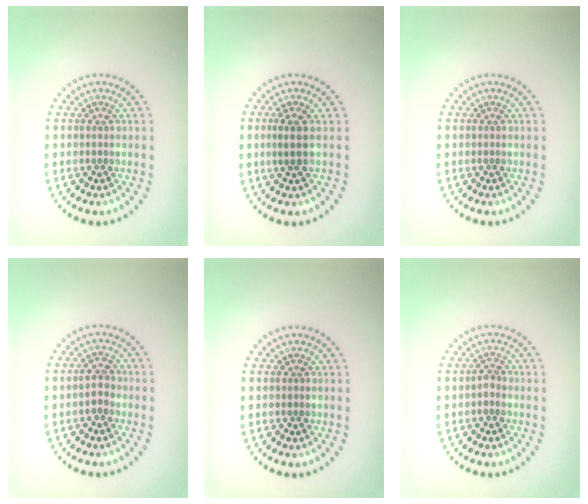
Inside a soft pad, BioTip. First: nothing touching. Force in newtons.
{"total": 1.9, "press": 1.5, "slide": 1.1}
{"total": 0.0}
{"total": 1.6, "press": 1.5, "slide": 0.5}
{"total": 0.0}
{"total": 0.9, "press": 0.7, "slide": 0.6}